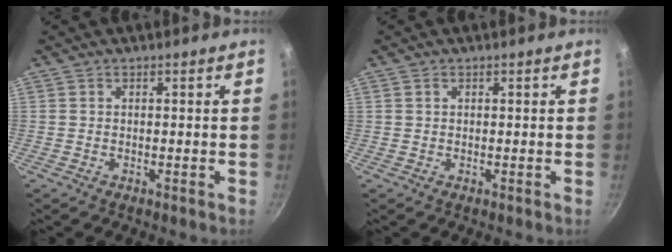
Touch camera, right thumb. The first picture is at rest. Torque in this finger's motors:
{"motor_torque": [-0.04, -0.23, 0.07, -0.03, 0.06]}